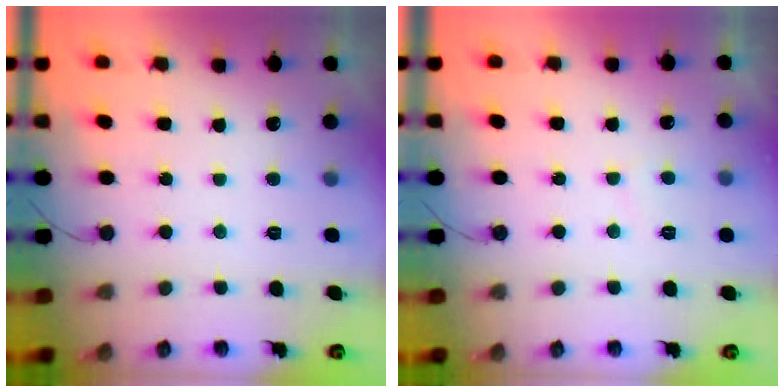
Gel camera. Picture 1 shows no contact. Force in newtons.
{"total": 2.7, "press": 2.7, "slide": 0.3}